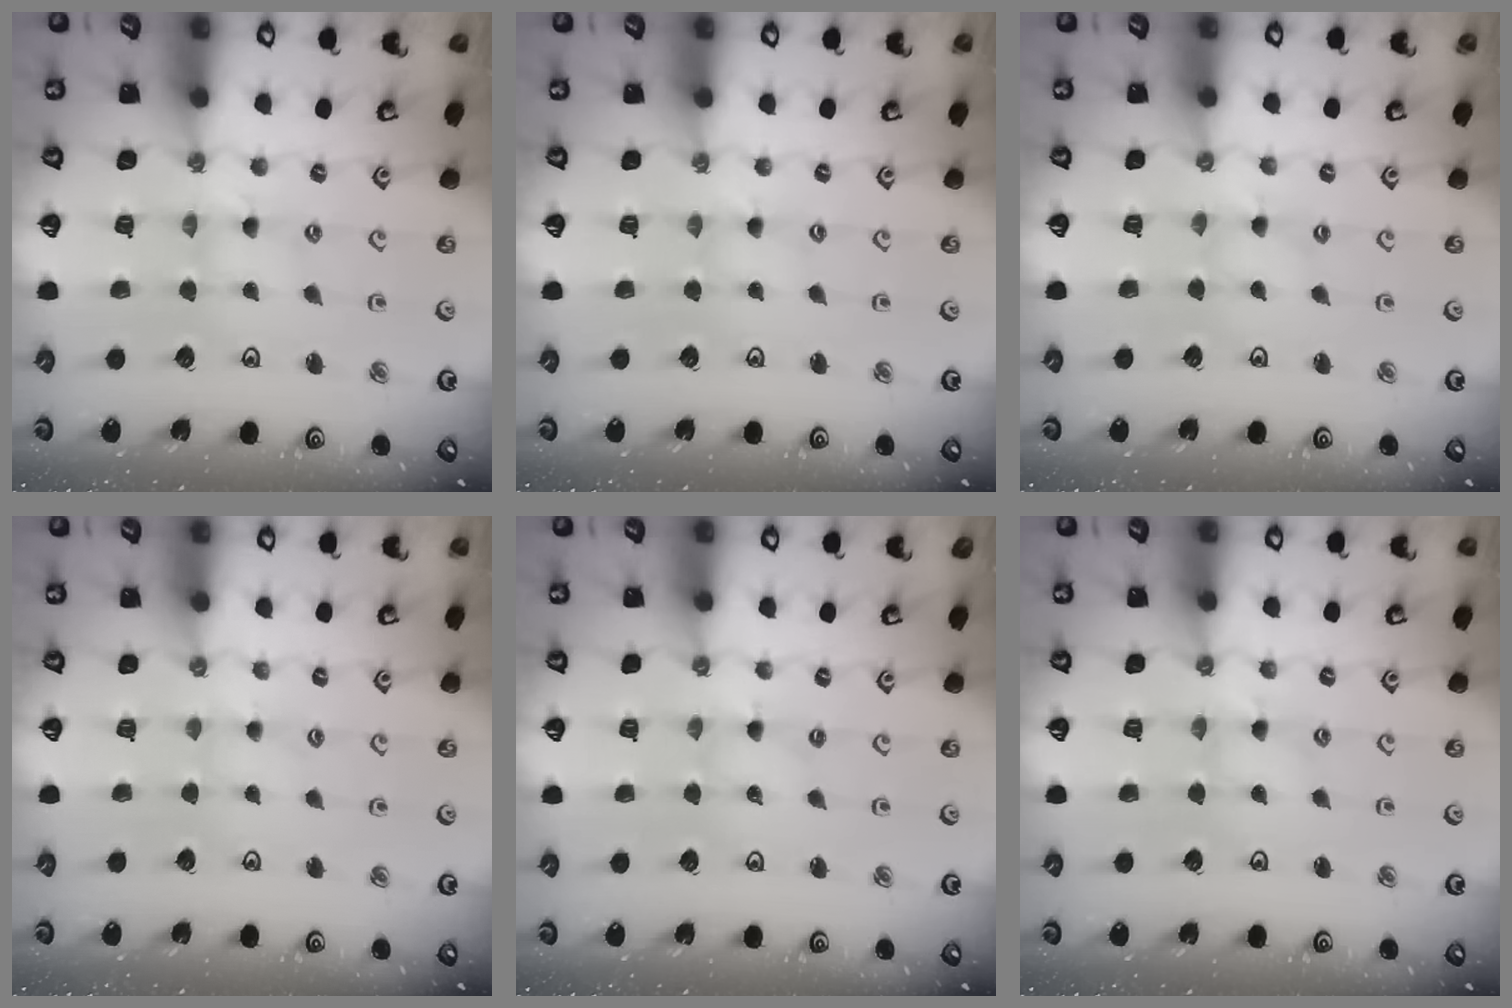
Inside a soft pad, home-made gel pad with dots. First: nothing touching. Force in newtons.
{"total": 0.7, "press": 0.7, "slide": 0.1}
{"total": 0.0}
{"total": 1.7, "press": 1.6, "slide": 0.3}
{"total": 0.0}
{"total": 1.7, "press": 1.7, "slide": 0.3}